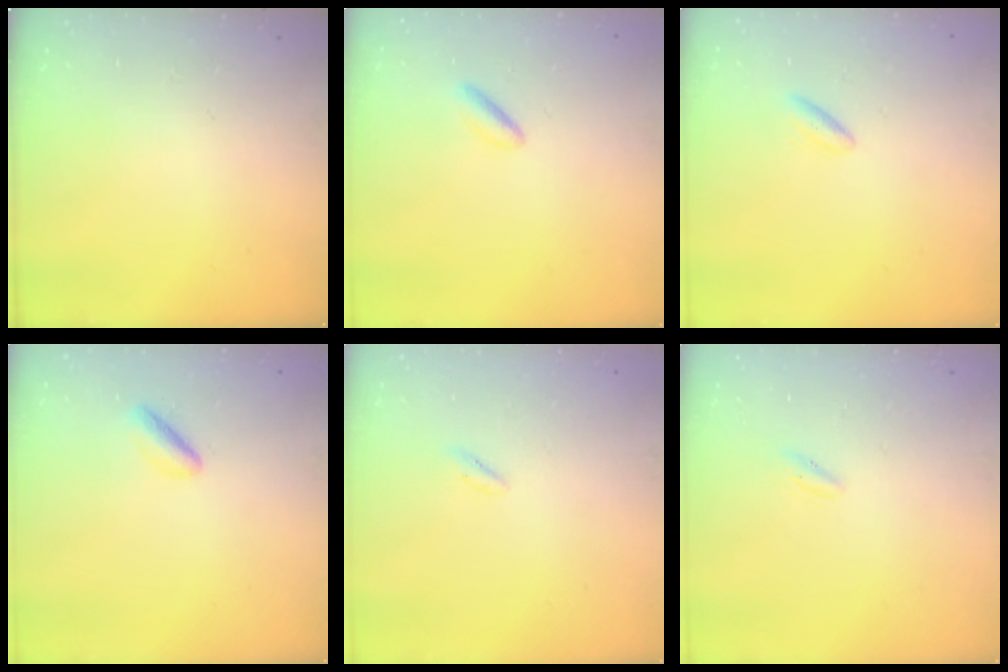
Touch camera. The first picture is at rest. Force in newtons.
{"total": 2.5, "press": 2.3, "slide": 0.9}
{"total": 2.5, "press": 2.2, "slide": 1.2}
{"total": 2.5, "press": 2.5, "slide": 0.5}
{"total": 0.6, "press": 0.0, "slide": 0.6}
{"total": 0.0}